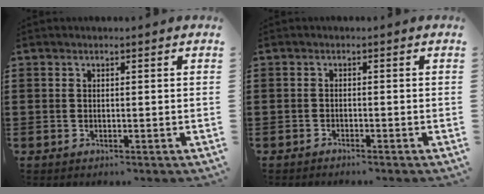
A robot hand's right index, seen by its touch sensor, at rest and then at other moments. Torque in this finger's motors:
{"motor_torque": [-1.02, 1.12, -0.01, -0.06]}